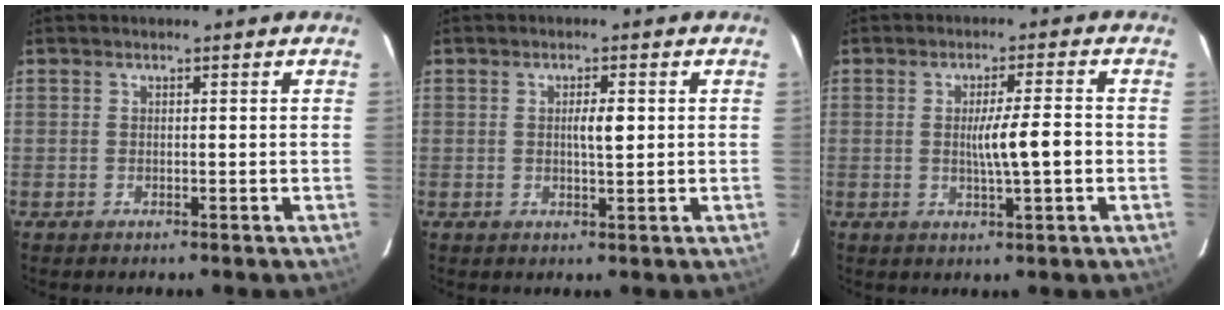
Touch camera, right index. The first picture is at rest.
{"total": 2.7, "force": [0.4, 0.5, 2.6], "torque": [-0.045, 0.001, 0.006]}
{"total": 5.8, "force": [-0.6, 0.0, 5.7], "torque": [-0.092, -0.003, -0.009]}